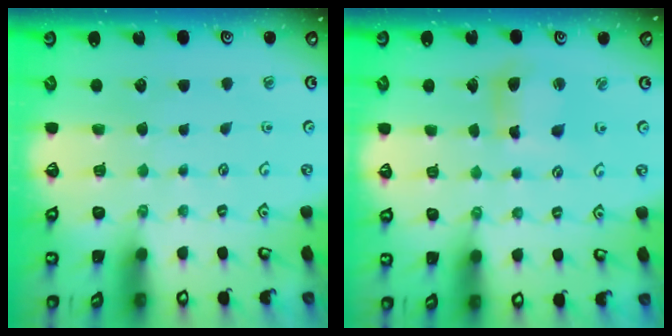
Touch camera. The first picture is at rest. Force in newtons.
{"total": 5.7, "press": 5.6, "slide": 0.8}